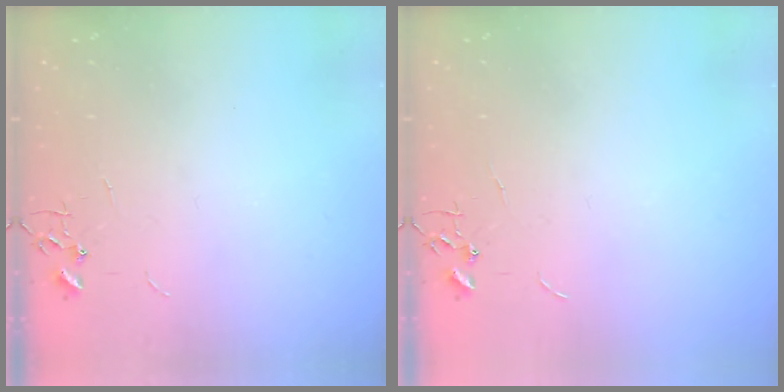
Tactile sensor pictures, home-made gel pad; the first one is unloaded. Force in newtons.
{"total": 0.0}